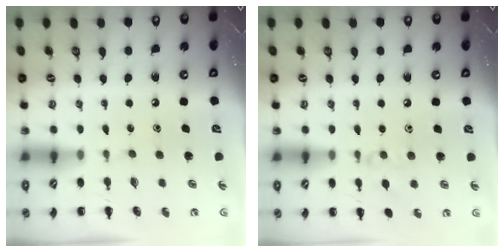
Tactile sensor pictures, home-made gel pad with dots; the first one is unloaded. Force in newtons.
{"total": 5.7, "press": 5.5, "slide": 1.4}